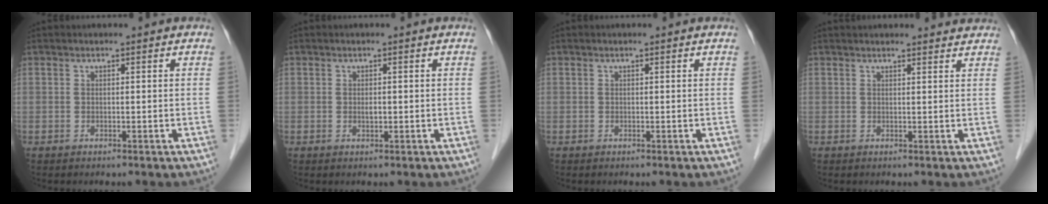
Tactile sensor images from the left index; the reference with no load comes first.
{"total": 0.8, "force": [0.0, 0.3, 0.7], "torque": [-0.014, 0.000, 0.001]}
{"total": 0.0}
{"total": 7.3, "force": [7.0, 1.7, 1.5], "torque": [-0.001, 0.028, 0.068]}